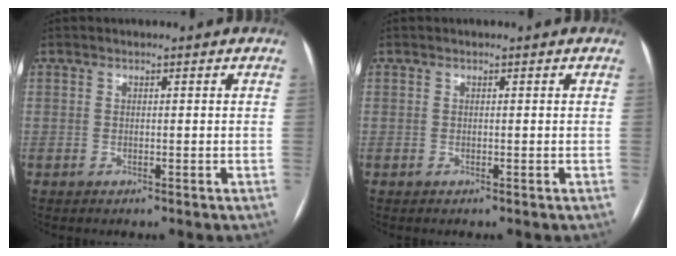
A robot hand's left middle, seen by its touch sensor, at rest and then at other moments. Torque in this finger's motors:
{"motor_torque": [0.00, 0.02, -0.02, 0.00]}